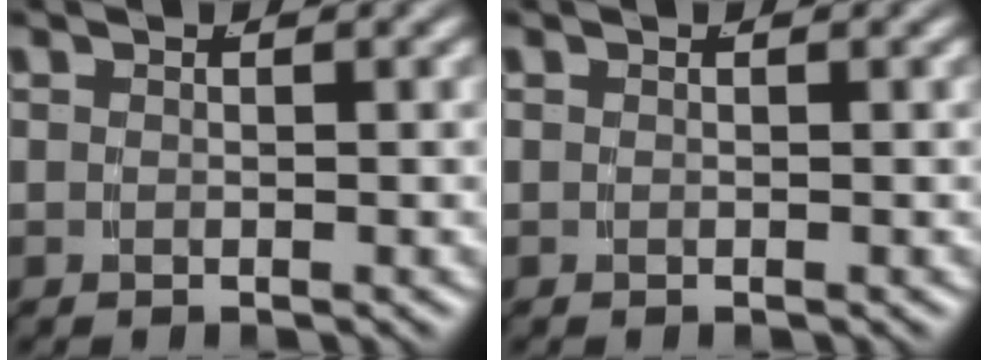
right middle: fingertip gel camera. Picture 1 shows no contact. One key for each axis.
{"total": 0.0}